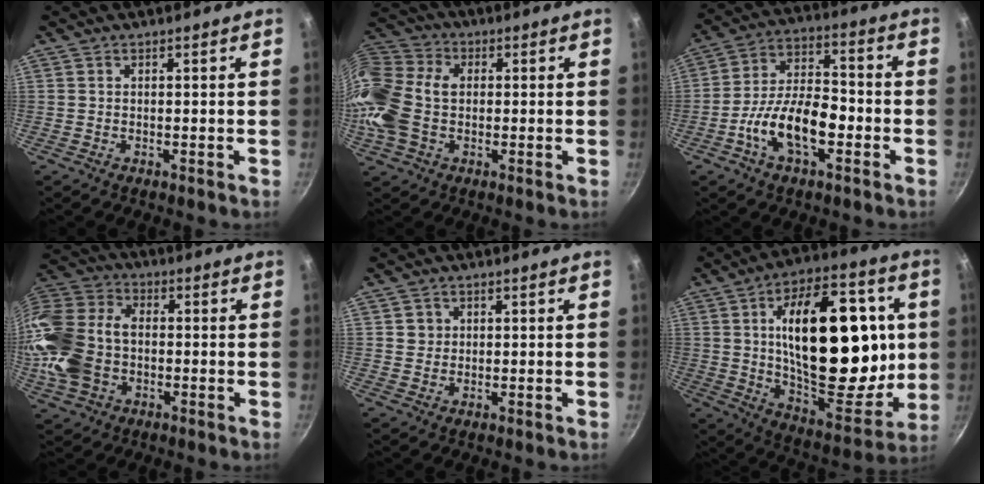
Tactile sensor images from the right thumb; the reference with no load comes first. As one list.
[{"total": 18.6, "force": [-0.4, 13.8, 12.5], "torque": [-0.263, 0.030, -0.015]}, {"total": 13.6, "force": [-4.8, 6.7, 10.8], "torque": [-0.170, 0.046, -0.094]}, {"total": 19.5, "force": [-2.6, 14.3, 13.1], "torque": [-0.282, 0.037, -0.054]}, {"total": 2.1, "force": [0.5, 2.0, 0.4], "torque": [0.006, 0.005, 0.006]}, {"total": 32.7, "force": [4.4, 17.6, 27.2], "torque": [-0.381, -0.008, 0.069]}]